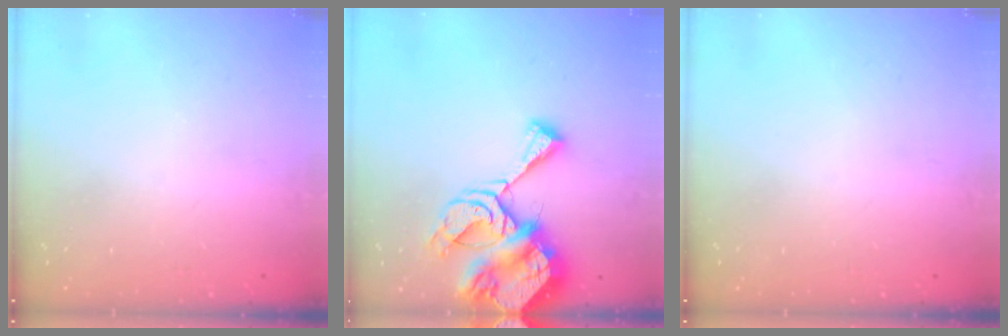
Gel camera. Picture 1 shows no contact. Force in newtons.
{"total": 12.8, "press": 12.7, "slide": 1.7}
{"total": 0.0}